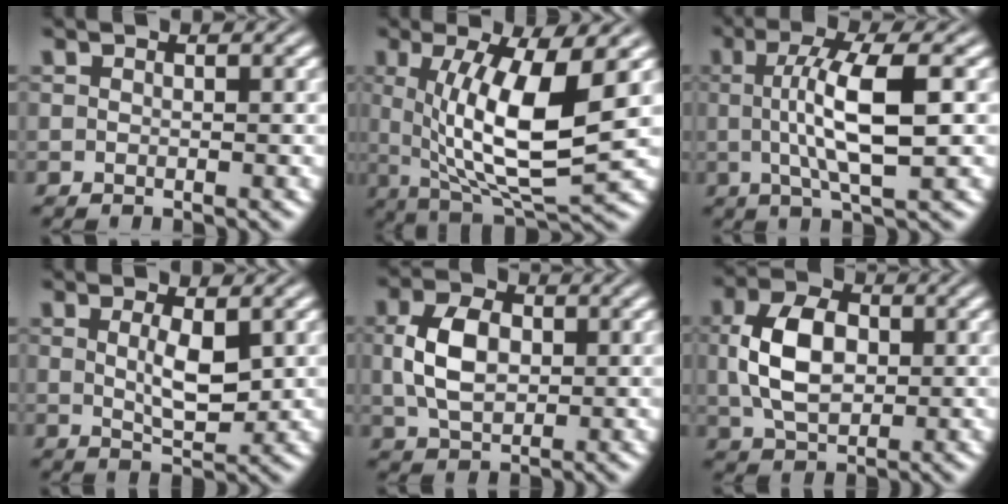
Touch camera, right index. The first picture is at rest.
{"total": 9.8, "force": [0.3, 3.4, 9.2], "torque": [-0.158, -0.027, 0.029]}
{"total": 6.0, "force": [0.5, 0.3, 6.0], "torque": [-0.097, -0.001, 0.013]}
{"total": 3.0, "force": [0.5, -0.1, 3.0], "torque": [-0.037, -0.012, 0.017]}
{"total": 4.0, "force": [0.5, 2.2, 3.3], "torque": [-0.064, -0.004, 0.020]}
{"total": 5.2, "force": [0.5, 3.0, 4.2], "torque": [-0.081, -0.004, 0.021]}